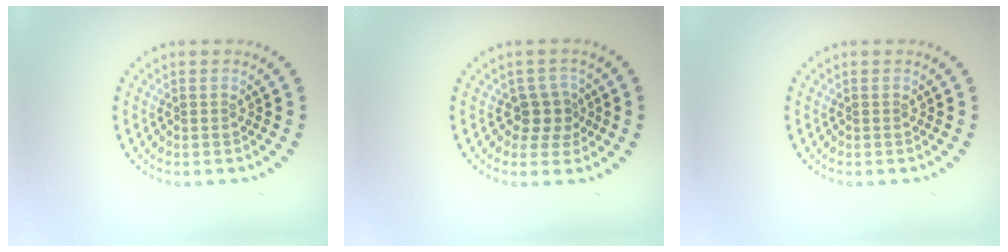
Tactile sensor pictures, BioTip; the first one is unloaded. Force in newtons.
{"total": 2.5, "press": 1.9, "slide": 1.5}
{"total": 0.0}